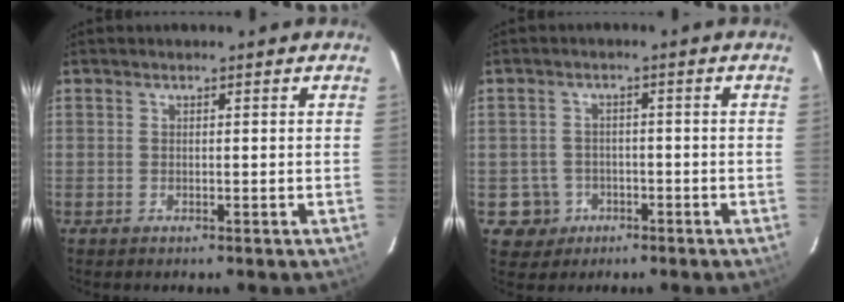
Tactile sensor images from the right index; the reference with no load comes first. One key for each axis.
{"total": 5.1, "fx": -1.8, "fy": 4.8, "fz": 0.2, "tx": -0.014, "ty": 0.022, "tz": -0.022}